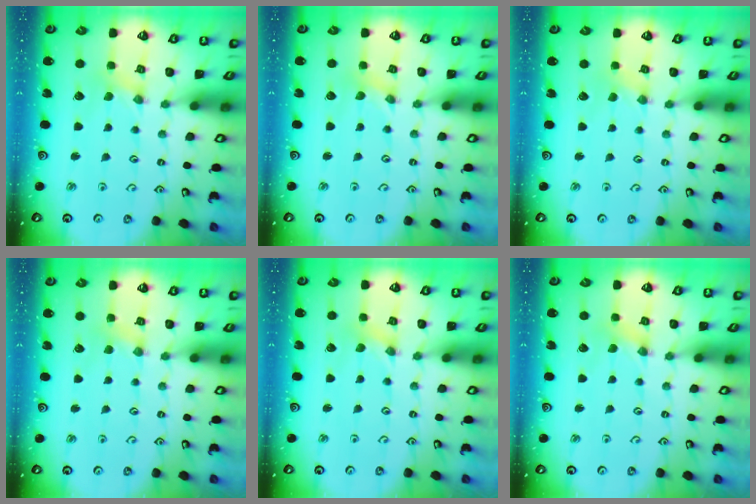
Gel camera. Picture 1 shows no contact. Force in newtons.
{"total": 0.0}
{"total": 0.0}
{"total": 2.8, "press": 2.7, "slide": 0.5}
{"total": 0.0}
{"total": 0.0}